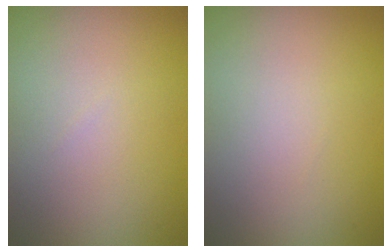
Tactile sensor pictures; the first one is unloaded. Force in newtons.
{"total": 0.0}